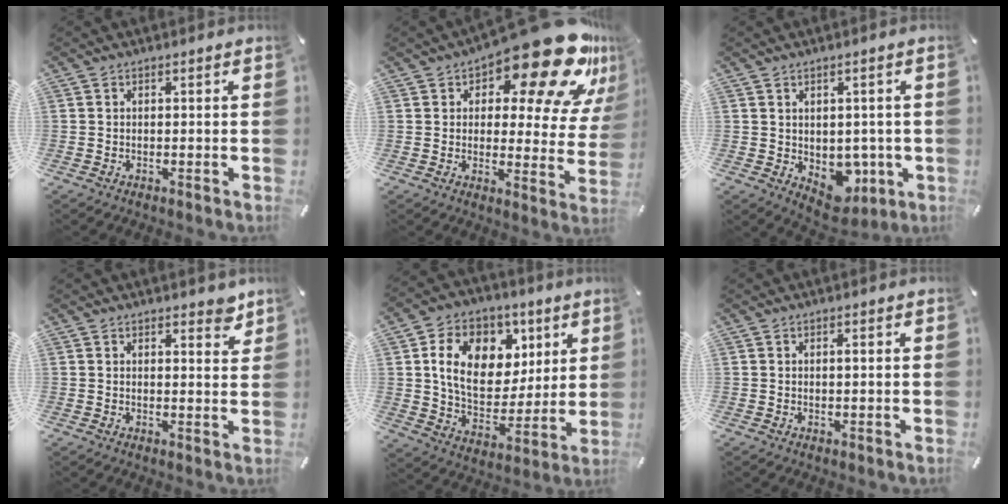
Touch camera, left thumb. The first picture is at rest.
{"total": 22.6, "force": [14.7, 8.3, 15.1], "torque": [-0.195, -0.106, 0.240]}
{"total": 5.9, "force": [-0.1, 5.2, 2.7], "torque": [-0.012, -0.010, 0.005]}
{"total": 3.5, "force": [2.9, 1.6, 1.1], "torque": [-0.003, -0.017, 0.047]}
{"total": 15.8, "force": [6.1, 11.8, 8.5], "torque": [-0.136, -0.015, 0.115]}
{"total": 0.9, "force": [0.3, 0.2, 0.8], "torque": [-0.014, 0.001, 0.003]}